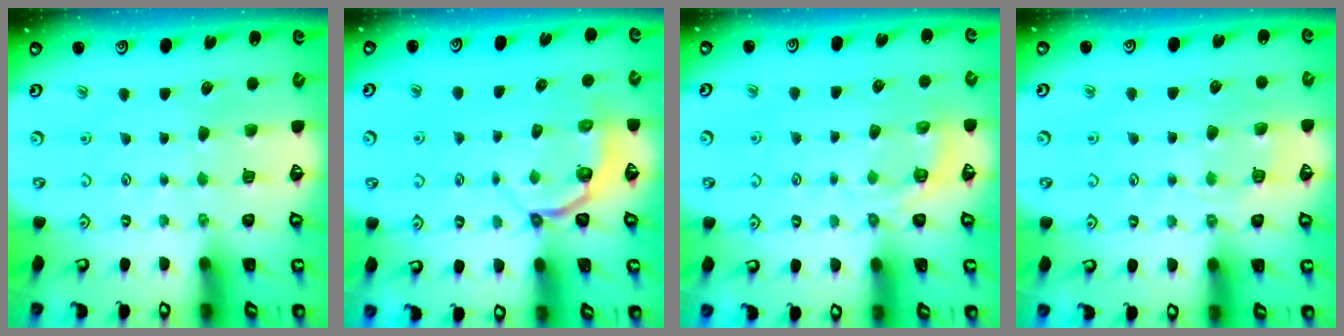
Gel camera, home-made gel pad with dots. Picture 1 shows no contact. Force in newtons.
{"total": 3.8, "press": 2.9, "slide": 2.4}
{"total": 3.7, "press": 3.2, "slide": 1.8}
{"total": 4.9, "press": 4.8, "slide": 0.8}